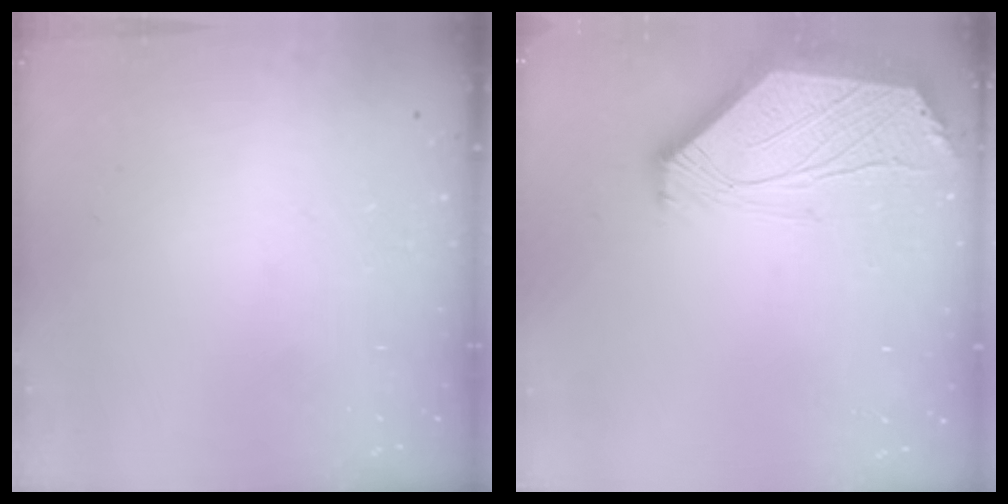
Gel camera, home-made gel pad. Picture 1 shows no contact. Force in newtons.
{"total": 2.5, "press": 2.4, "slide": 0.6}